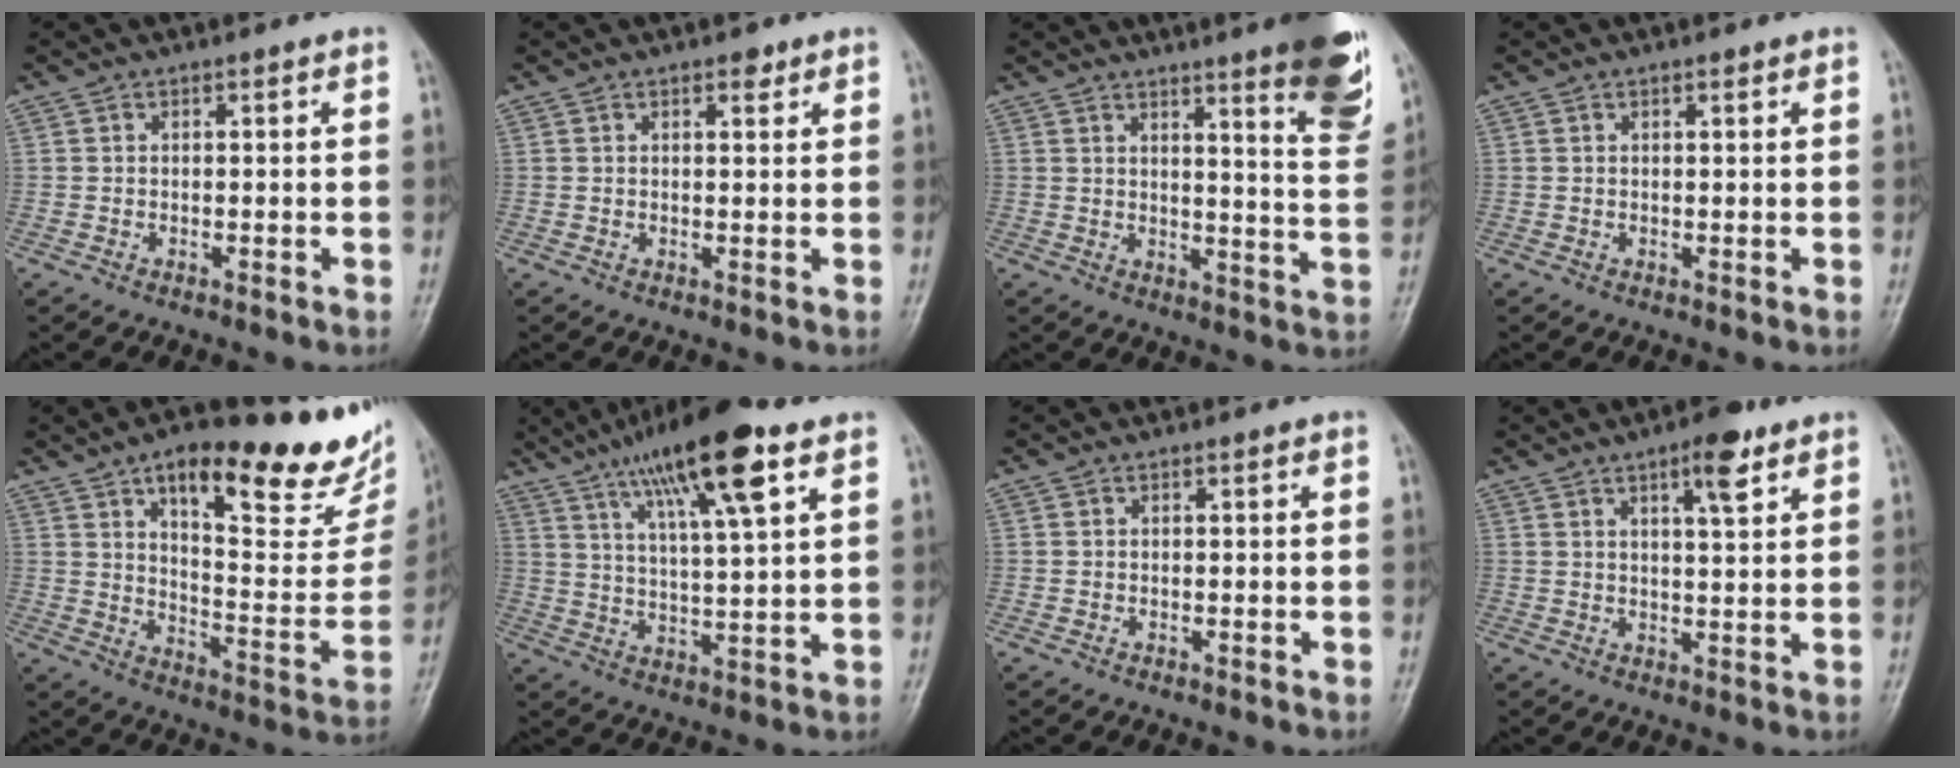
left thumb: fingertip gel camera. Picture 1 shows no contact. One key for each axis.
{"total": 1.8, "fx": 1.2, "fy": 0.9, "fz": 1.1, "tx": -0.007, "ty": -0.005, "tz": 0.014}
{"total": 14.4, "fx": 8.9, "fy": 2.1, "fz": 11.1, "tx": -0.122, "ty": -0.057, "tz": 0.110}
{"total": 0.6, "fx": 0.4, "fy": 0.2, "fz": 0.4, "tx": -0.007, "ty": -0.002, "tz": 0.006}
{"total": 26.5, "fx": 16.8, "fy": 8.5, "fz": 18.6, "tx": -0.214, "ty": -0.066, "tz": 0.243}
{"total": 16.7, "fx": 9.3, "fy": 3.3, "fz": 13.5, "tx": -0.223, "ty": -0.023, "tz": 0.159}
{"total": 0.0}
{"total": 6.3, "fx": 3.7, "fy": 1.8, "fz": 4.8, "tx": -0.064, "ty": -0.019, "tz": 0.052}